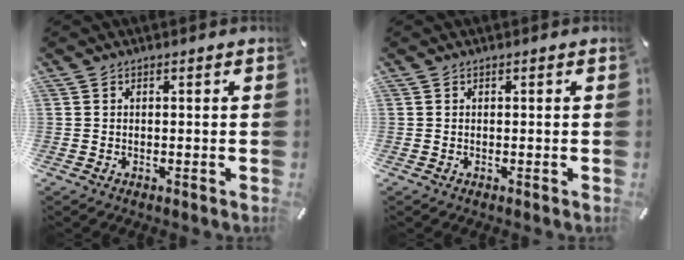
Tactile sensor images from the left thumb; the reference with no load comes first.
{"total": 0.0}